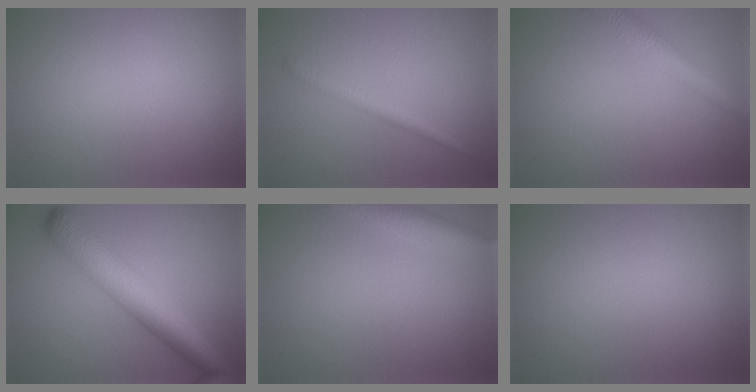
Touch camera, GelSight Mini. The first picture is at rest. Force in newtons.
{"total": 1.7, "press": 1.7, "slide": 0.2}
{"total": 3.2, "press": 3.2, "slide": 0.1}
{"total": 7.0, "press": 7.0, "slide": 0.2}
{"total": 4.1, "press": 4.0, "slide": 0.3}
{"total": 0.0}